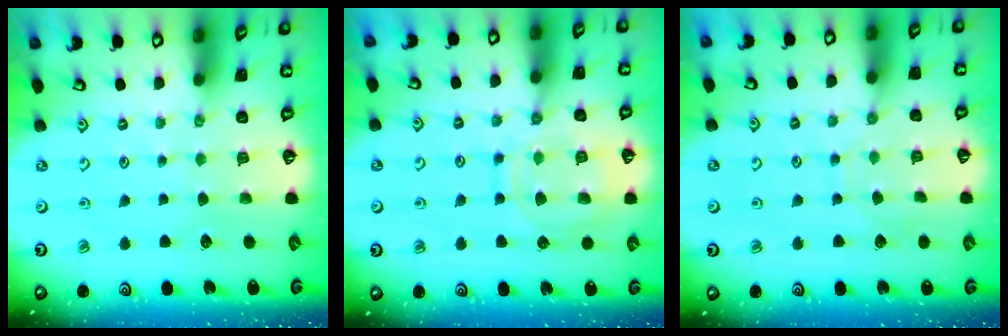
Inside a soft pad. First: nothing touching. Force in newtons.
{"total": 12.8, "press": 12.7, "slide": 1.3}
{"total": 6.1, "press": 6.1, "slide": 0.4}